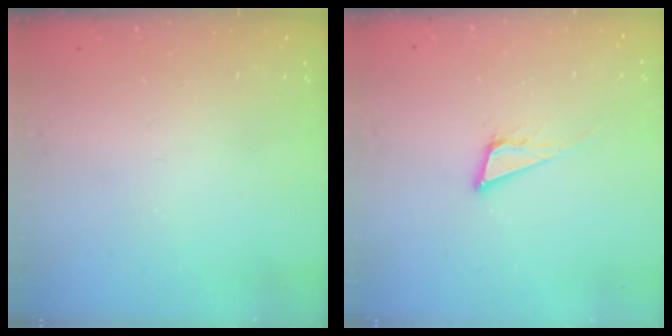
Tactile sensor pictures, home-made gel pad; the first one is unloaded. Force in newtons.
{"total": 7.4, "press": 6.9, "slide": 2.6}